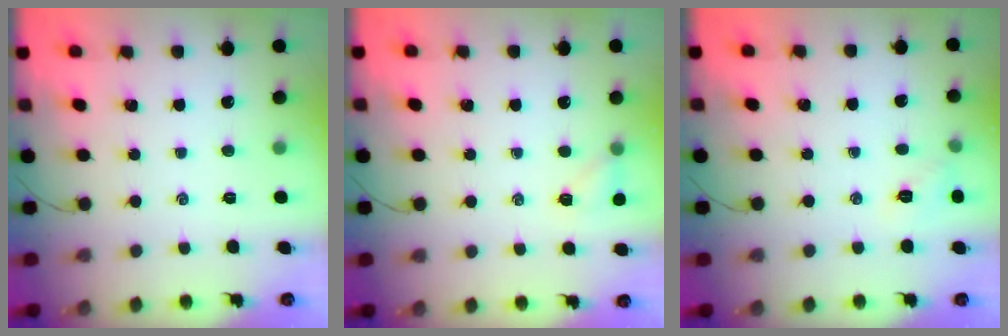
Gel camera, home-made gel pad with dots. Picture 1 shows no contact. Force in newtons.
{"total": 5.7, "press": 5.6, "slide": 0.9}
{"total": 5.7, "press": 5.4, "slide": 1.7}